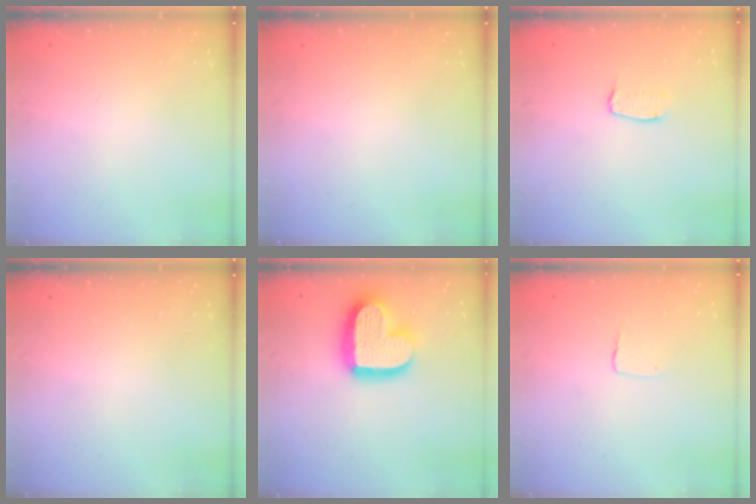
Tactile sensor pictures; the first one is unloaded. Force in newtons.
{"total": 0.0}
{"total": 3.7, "press": 3.7, "slide": 0.3}
{"total": 0.0}
{"total": 18.7, "press": 18.6, "slide": 1.5}
{"total": 2.7, "press": 2.7, "slide": 0.2}